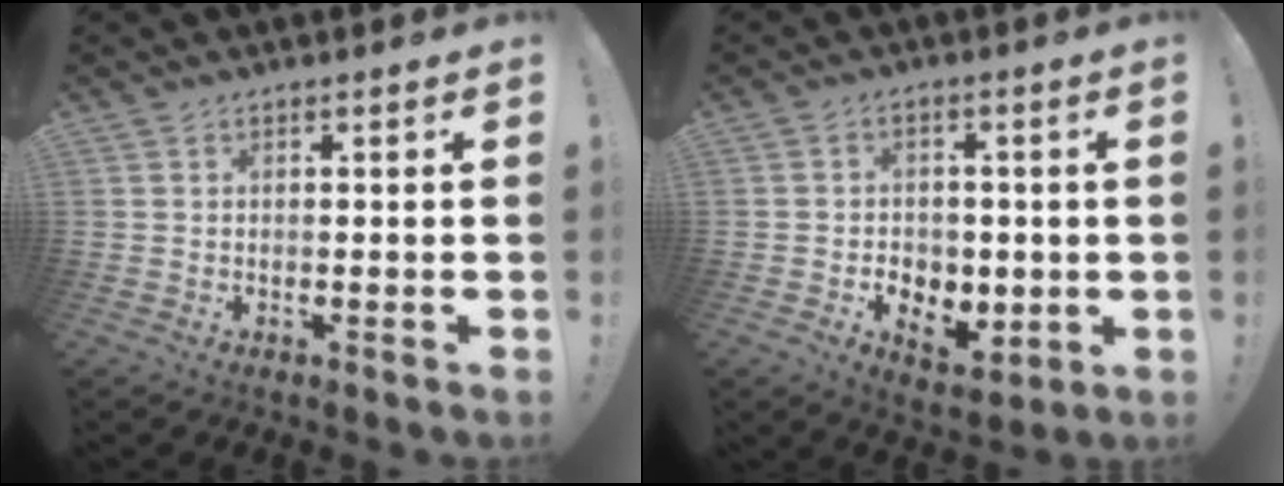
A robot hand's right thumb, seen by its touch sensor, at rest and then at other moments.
{"total": 6.9, "force": [-1.3, 5.7, 3.7], "torque": [-0.033, 0.002, -0.017]}